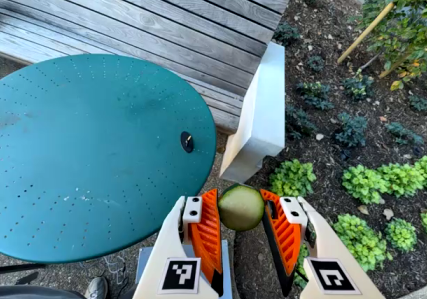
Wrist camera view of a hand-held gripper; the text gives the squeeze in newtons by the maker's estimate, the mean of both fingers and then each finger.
{"total": 10.9, "left": 10.6, "right": 11.3}